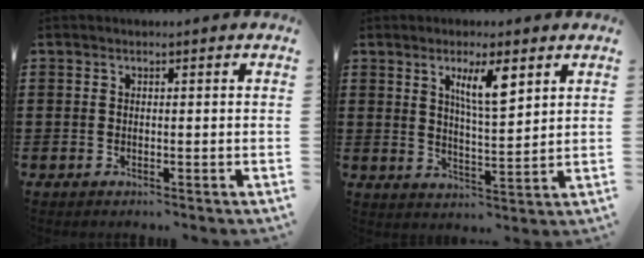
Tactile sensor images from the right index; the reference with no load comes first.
{"total": 6.5, "force": [3.4, 1.6, 5.4], "torque": [-0.107, 0.004, 0.055]}